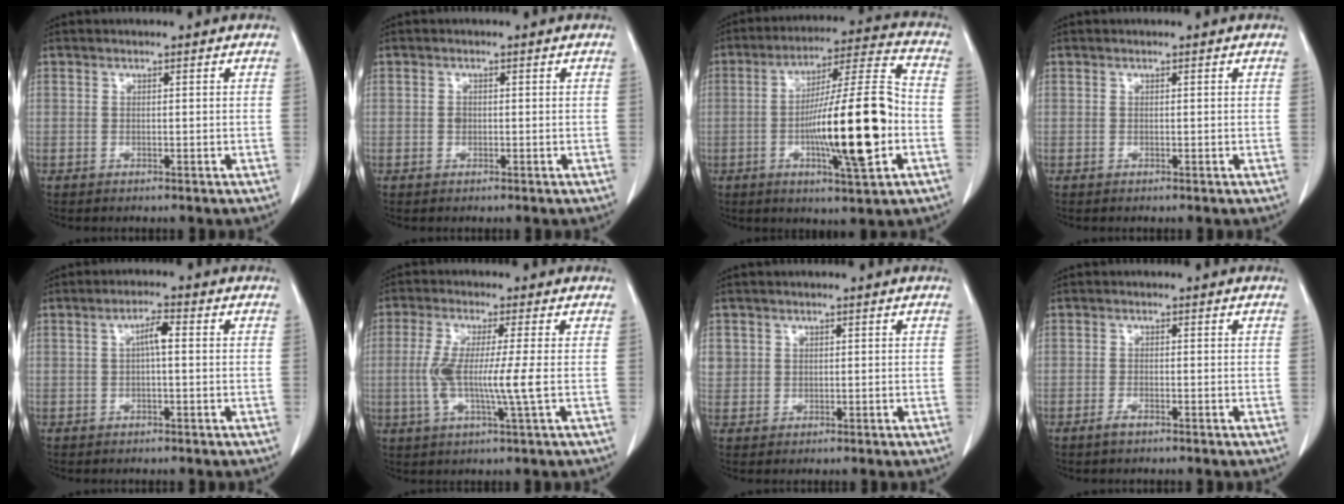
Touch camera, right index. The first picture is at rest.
{"total": 0.7, "force": [0.1, 0.6, 0.4], "torque": [-0.004, 0.004, 0.001]}
{"total": 17.2, "force": [-3.6, 1.4, 16.8], "torque": [-0.275, 0.005, -0.055]}
{"total": 0.0}
{"total": 2.9, "force": [0.2, 0.5, 2.8], "torque": [-0.051, 0.005, 0.003]}
{"total": 7.8, "force": [-0.5, -0.3, 7.7], "torque": [-0.158, -0.009, -0.013]}
{"total": 2.7, "force": [1.0, 2.5, 0.5], "torque": [0.000, 0.009, 0.024]}
{"total": 1.4, "force": [-1.0, 0.3, 0.9], "torque": [-0.021, -0.001, -0.017]}